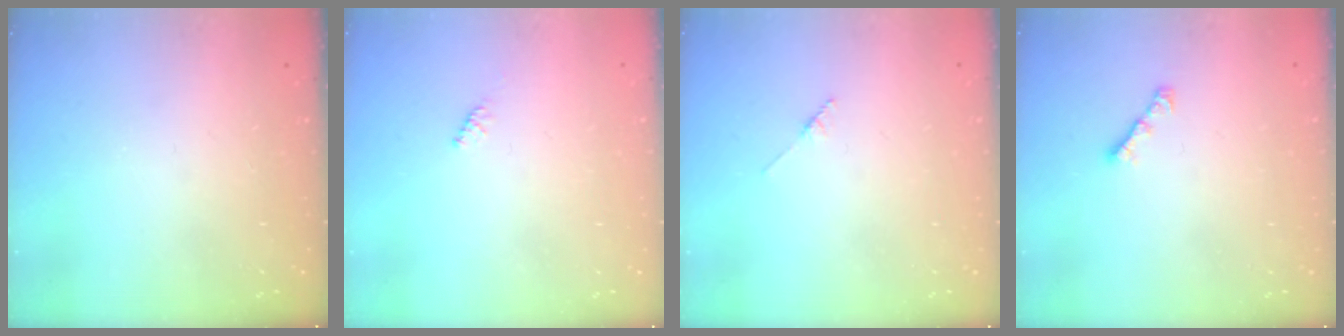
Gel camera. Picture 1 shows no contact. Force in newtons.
{"total": 1.6, "press": 1.5, "slide": 0.4}
{"total": 1.7, "press": 1.6, "slide": 0.2}
{"total": 2.6, "press": 2.5, "slide": 0.7}